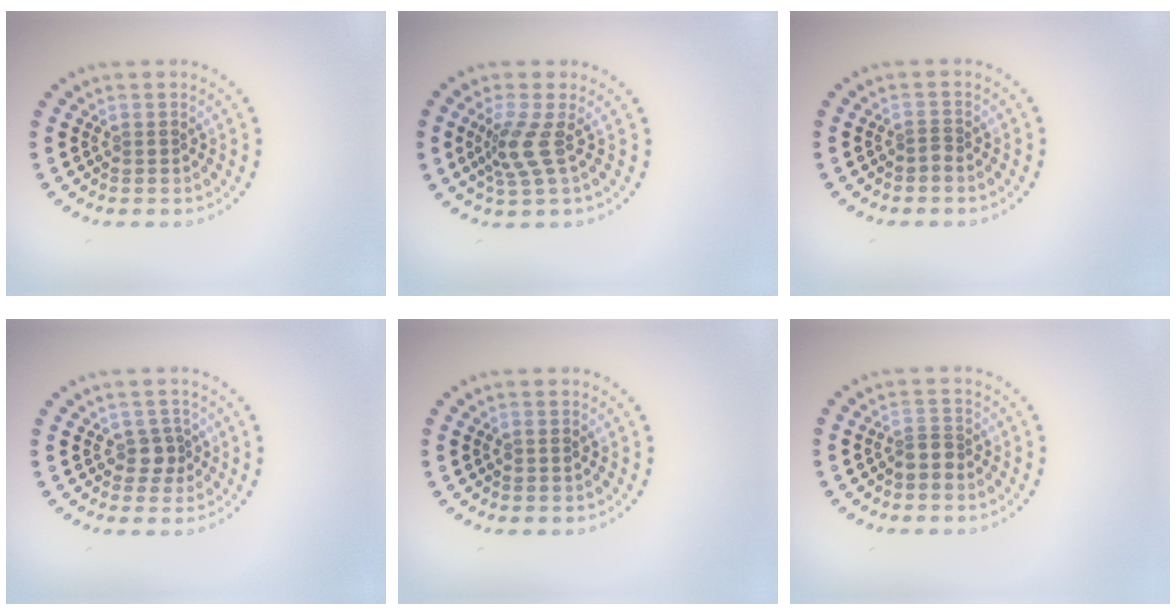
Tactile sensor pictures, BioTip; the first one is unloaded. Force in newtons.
{"total": 2.8, "press": 2.0, "slide": 2.0}
{"total": 0.6, "press": 0.3, "slide": 0.5}
{"total": 1.8, "press": 1.5, "slide": 1.0}
{"total": 0.7, "press": 0.7, "slide": 0.2}
{"total": 1.7, "press": 1.3, "slide": 1.2}